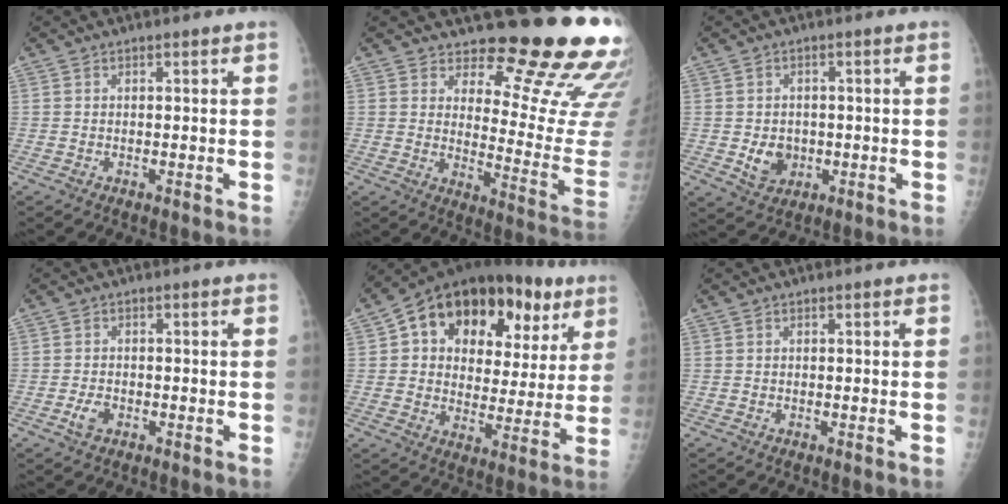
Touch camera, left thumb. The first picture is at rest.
{"total": 19.0, "force": [15.9, 5.3, 9.0], "torque": [-0.068, -0.155, 0.189]}
{"total": 5.2, "force": [-0.9, 4.3, 2.9], "torque": [-0.027, 0.002, -0.004]}
{"total": 2.6, "force": [-1.1, 1.7, 1.7], "torque": [-0.033, 0.006, -0.020]}
{"total": 23.0, "force": [9.9, 14.8, 14.6], "torque": [-0.168, 0.024, 0.150]}
{"total": 0.0}